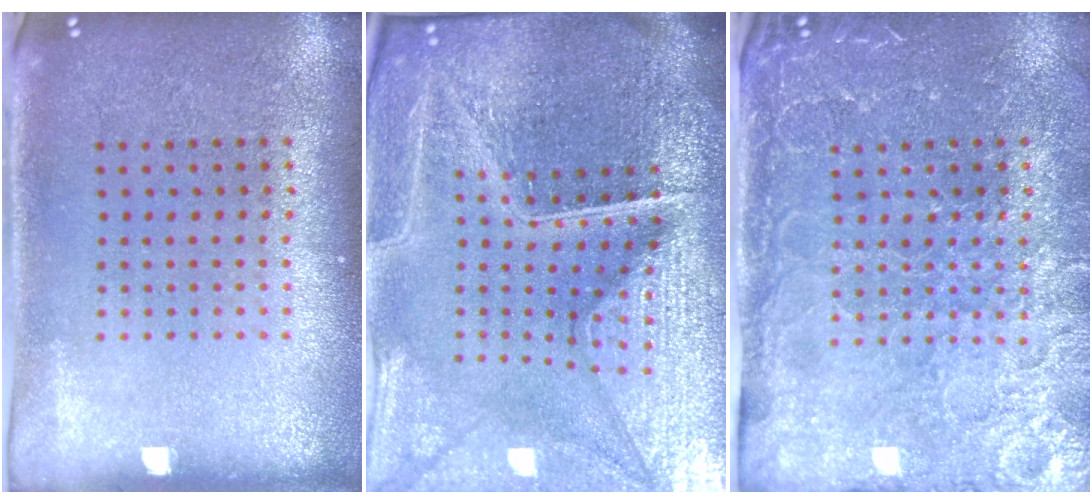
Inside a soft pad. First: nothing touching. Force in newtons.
{"total": 7.1, "press": 6.2, "slide": 3.4}
{"total": 4.2, "press": 4.0, "slide": 1.5}